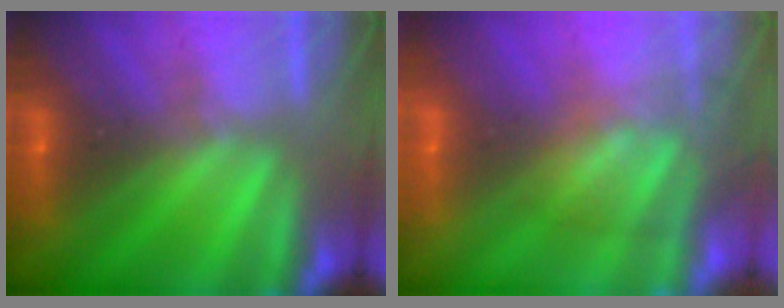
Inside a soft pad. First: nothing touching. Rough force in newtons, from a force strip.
{"total": 3.5}